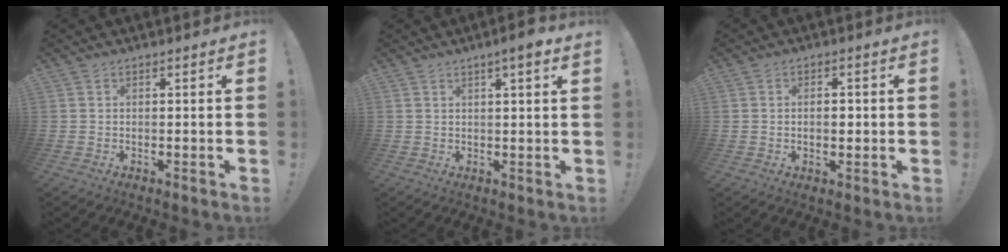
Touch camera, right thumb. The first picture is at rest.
{"total": 4.1, "force": [2.3, 0.1, 3.4], "torque": [-0.051, -0.008, 0.033]}
{"total": 2.7, "force": [-0.2, 1.5, 2.2], "torque": [-0.021, 0.000, -0.008]}